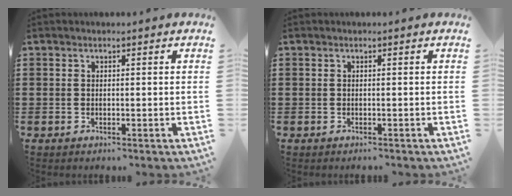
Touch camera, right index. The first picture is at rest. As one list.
[{"total": 0.0}]